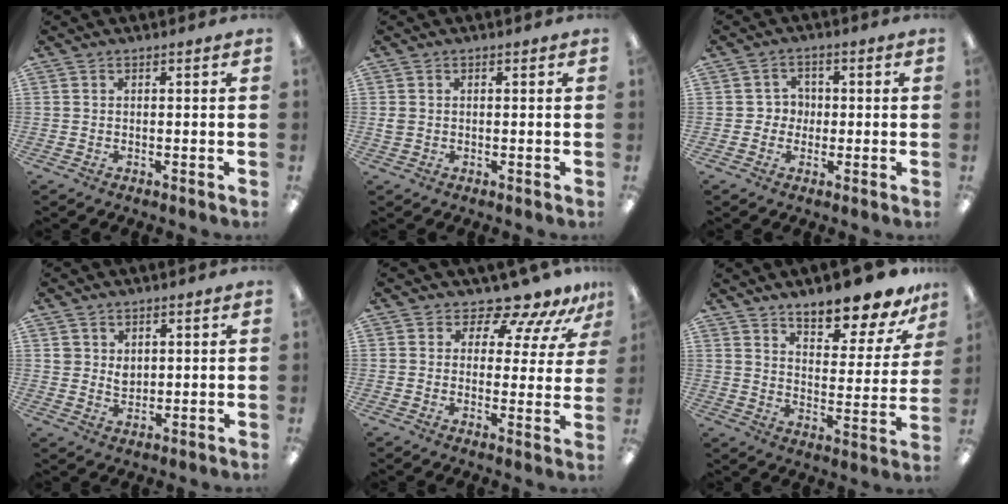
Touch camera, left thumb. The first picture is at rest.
{"total": 1.3, "force": [0.1, 1.2, 0.5], "torque": [-0.010, 0.005, 0.001]}
{"total": 3.8, "force": [-0.4, 3.7, 0.8], "torque": [-0.024, 0.012, -0.010]}
{"total": 3.2, "force": [1.7, 2.6, 0.7], "torque": [-0.006, -0.003, 0.030]}
{"total": 10.0, "force": [8.9, 3.2, 3.3], "torque": [-0.049, -0.078, 0.158]}
{"total": 12.1, "force": [10.8, 2.6, 4.7], "torque": [-0.057, -0.086, 0.186]}